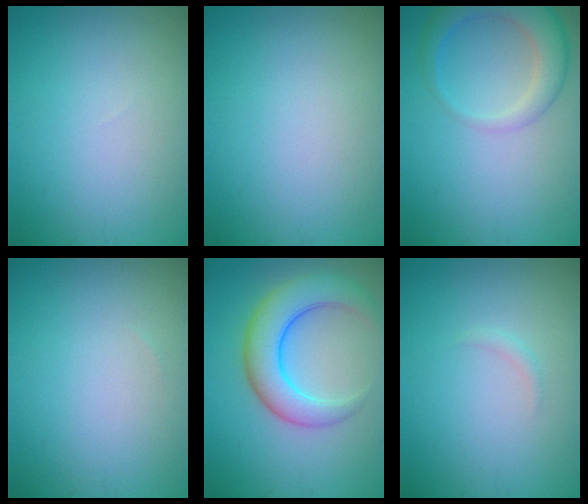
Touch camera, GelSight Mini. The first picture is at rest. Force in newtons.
{"total": 0.0}
{"total": 4.6, "press": 4.6, "slide": 0.2}
{"total": 0.0}
{"total": 6.1, "press": 6.1, "slide": 0.4}
{"total": 0.6, "press": 0.6, "slide": 0.1}